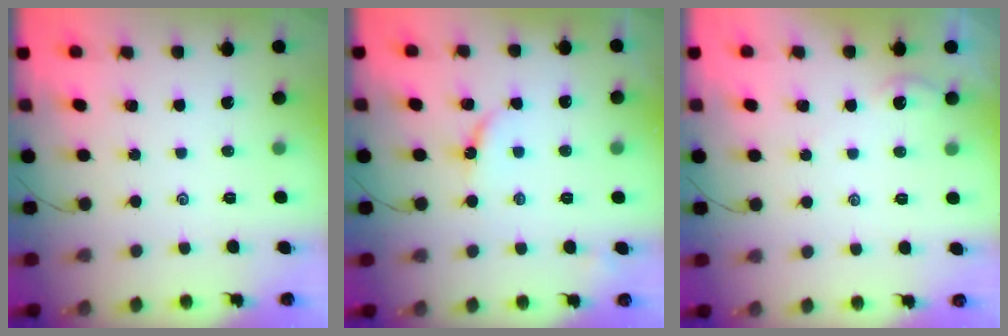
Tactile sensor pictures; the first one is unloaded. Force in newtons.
{"total": 4.5, "press": 4.5, "slide": 0.5}
{"total": 1.0, "press": 1.0, "slide": 0.2}